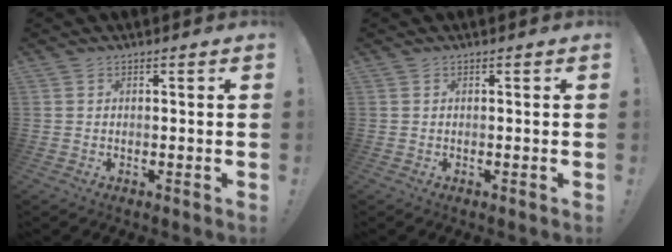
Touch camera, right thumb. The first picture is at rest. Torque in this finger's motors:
{"motor_torque": [-0.02, -0.02, 0.05, 0.02, 0.01]}